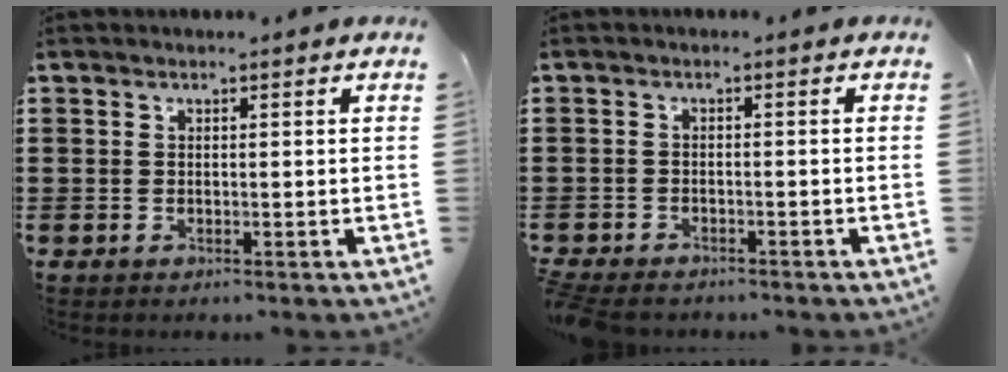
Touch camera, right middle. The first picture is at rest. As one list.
[{"total": 2.0, "force": [-2.0, 0.4, 0.2], "torque": [-0.015, -0.001, -0.044]}]